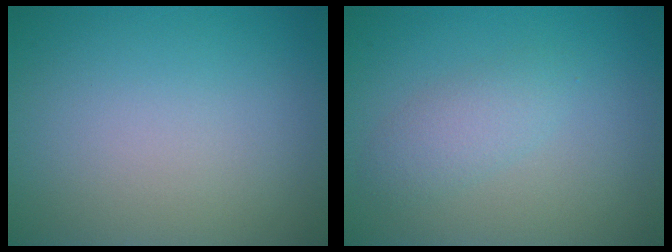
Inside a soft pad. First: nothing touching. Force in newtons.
{"total": 2.2, "press": 2.2, "slide": 0.0}